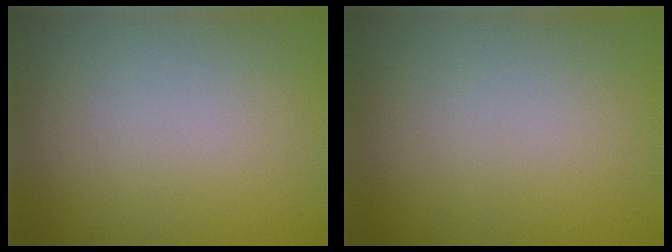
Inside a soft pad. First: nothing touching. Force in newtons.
{"total": 0.0}